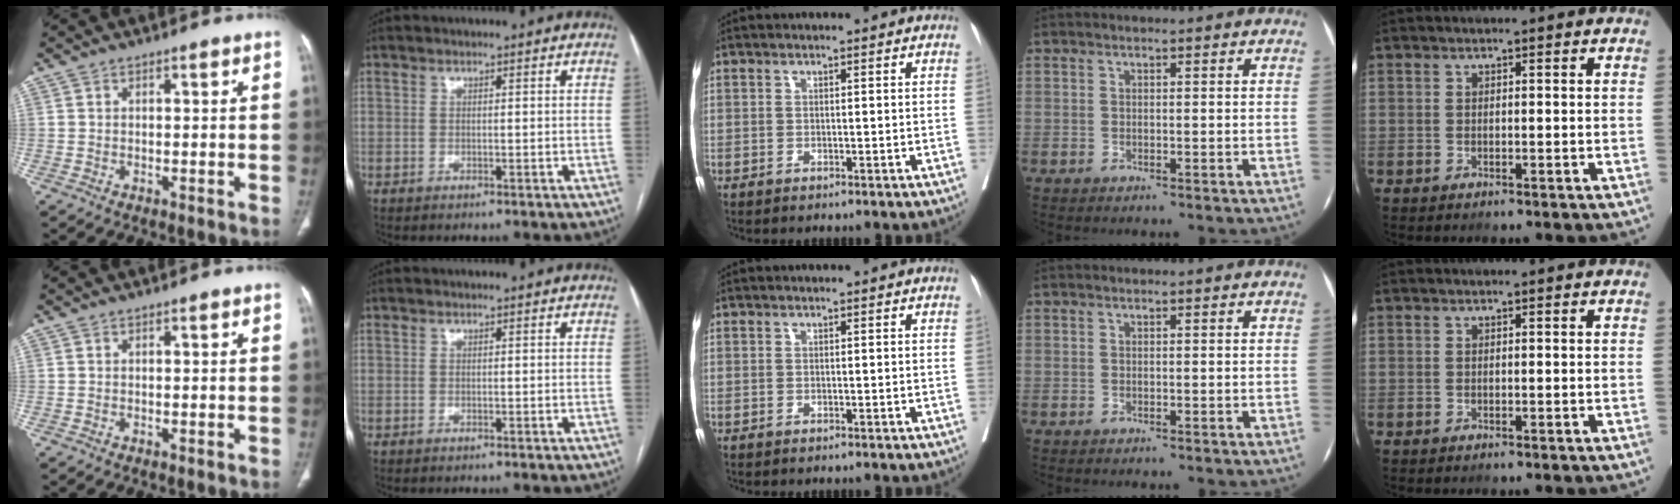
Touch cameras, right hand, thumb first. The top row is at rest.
{}